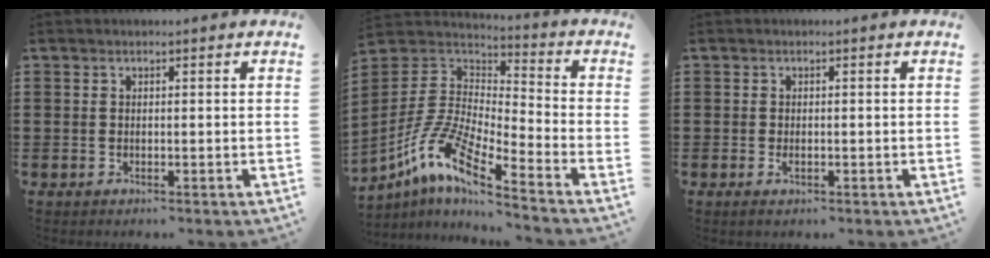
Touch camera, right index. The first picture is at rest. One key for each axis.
{"total": 10.4, "fx": -7.6, "fy": 2.1, "fz": 6.8, "tx": -0.170, "ty": -0.012, "tz": -0.162}
{"total": 1.0, "fx": -0.4, "fy": 0.3, "fz": 0.9, "tx": -0.018, "ty": -0.004, "tz": -0.006}